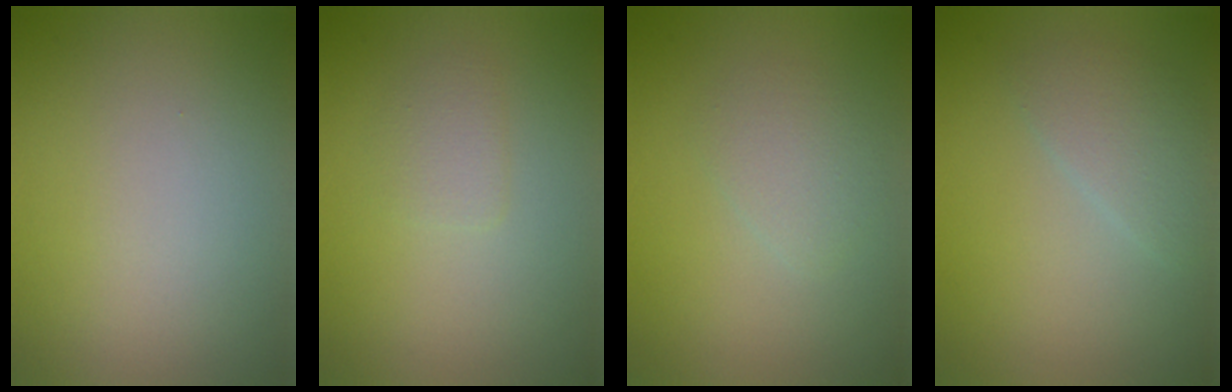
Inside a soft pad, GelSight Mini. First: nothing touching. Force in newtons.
{"total": 1.3, "press": 1.3, "slide": 0.1}
{"total": 1.8, "press": 1.8, "slide": 0.1}
{"total": 2.2, "press": 2.2, "slide": 0.1}